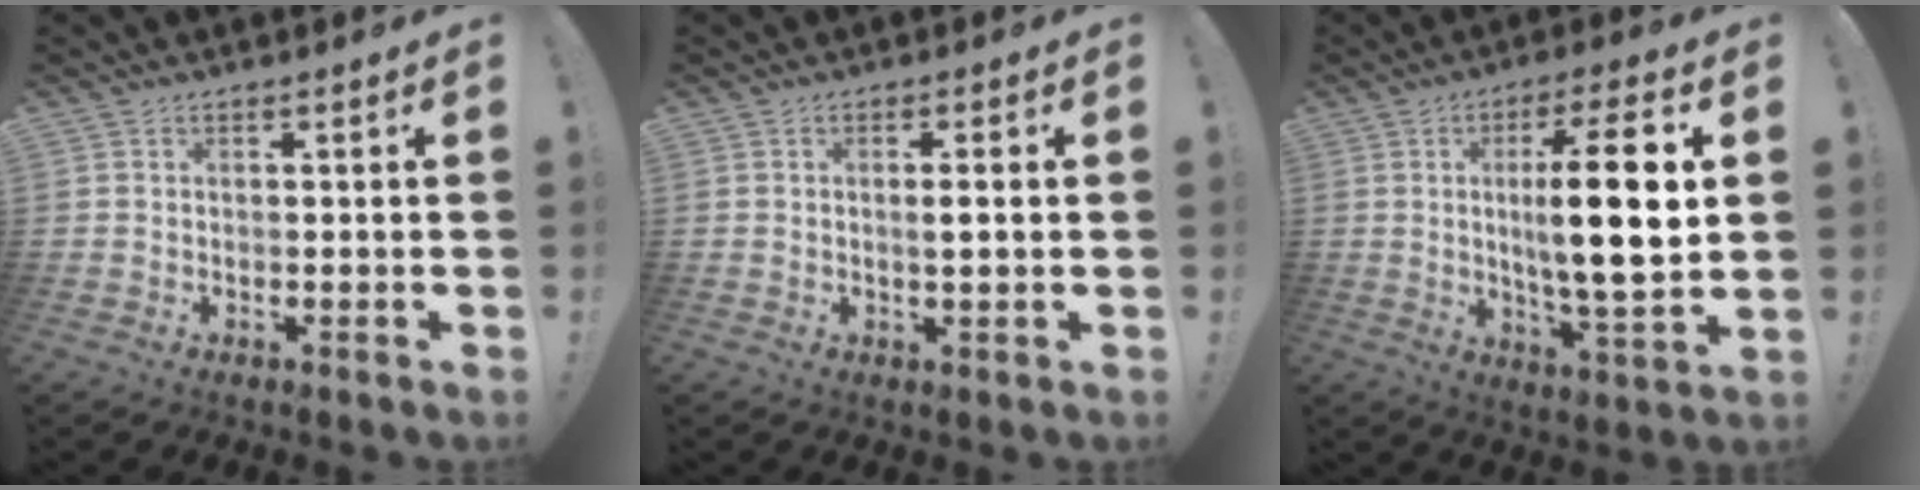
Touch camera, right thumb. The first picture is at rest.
{"total": 2.8, "force": [0.3, 0.5, 2.8], "torque": [-0.039, -0.004, -0.001]}
{"total": 17.6, "force": [2.3, 3.4, 17.1], "torque": [-0.281, -0.010, 0.019]}